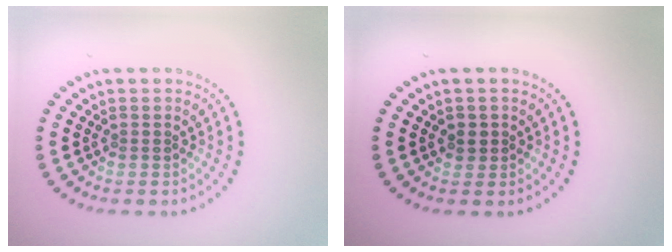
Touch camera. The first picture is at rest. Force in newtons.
{"total": 1.1, "press": 1.0, "slide": 0.4}